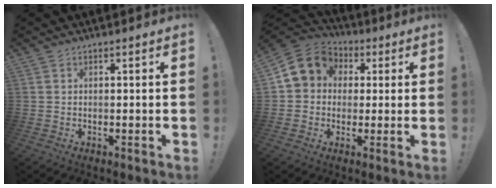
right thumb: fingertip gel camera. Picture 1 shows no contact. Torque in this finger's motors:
{"motor_torque": [1.09, 1.05, 0.37, -0.34, 0.02]}